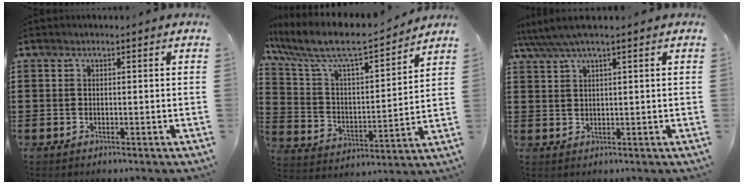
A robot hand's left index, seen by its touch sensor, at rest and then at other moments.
{"total": 9.0, "force": [7.6, 1.6, 4.4], "torque": [-0.122, -0.051, 0.125]}
{"total": 3.1, "force": [2.1, 0.2, 2.3], "torque": [-0.049, 0.002, 0.037]}